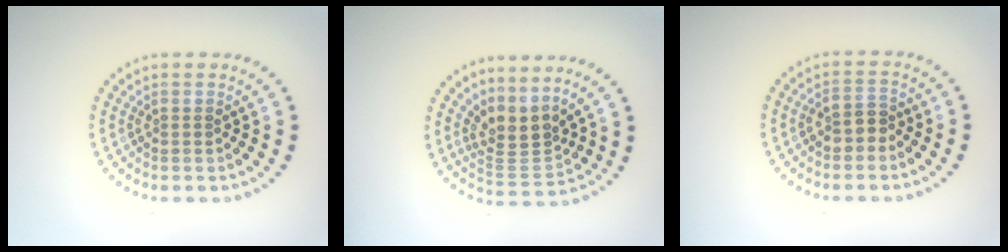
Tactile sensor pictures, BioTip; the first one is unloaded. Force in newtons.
{"total": 3.4, "press": 2.4, "slide": 2.4}
{"total": 2.0, "press": 1.9, "slide": 0.7}